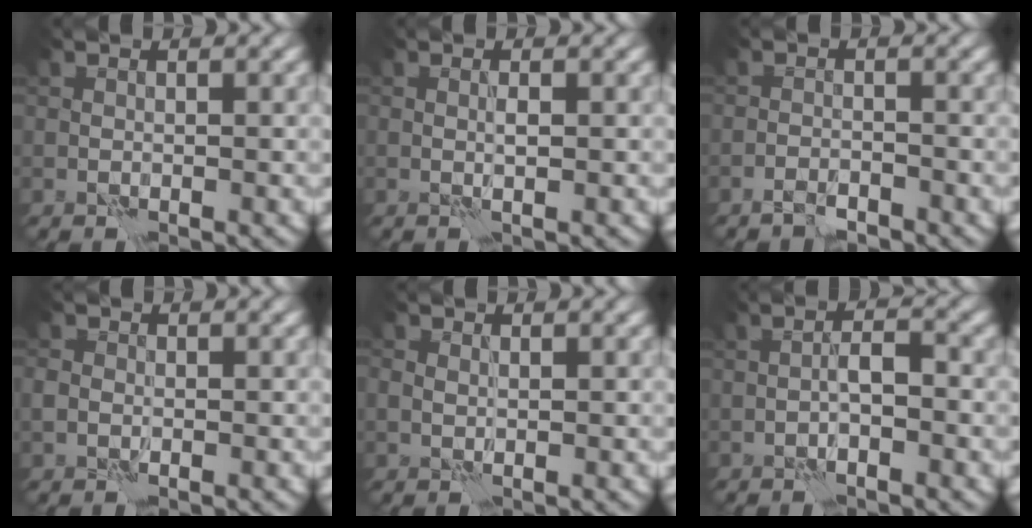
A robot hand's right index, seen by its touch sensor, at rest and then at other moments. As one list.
[{"total": 0.7, "force": [0.3, -0.2, 0.6], "torque": [-0.013, 0.000, 0.007]}, {"total": 1.3, "force": [-1.2, 0.2, 0.5], "torque": [-0.006, 0.005, -0.025]}, {"total": 1.0, "force": [-0.2, 0.8, 0.5], "torque": [-0.010, 0.000, -0.009]}, {"total": 1.0, "force": [0.4, 0.8, 0.5], "torque": [-0.010, -0.002, 0.009]}, {"total": 1.6, "force": [-0.5, 0.2, 1.4], "torque": [-0.026, 0.009, -0.014]}]